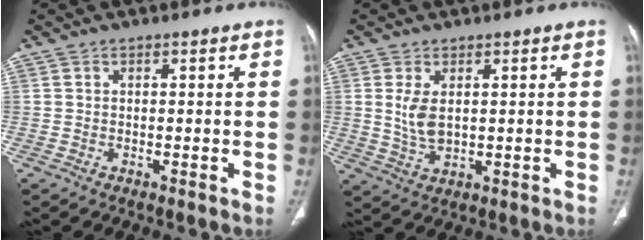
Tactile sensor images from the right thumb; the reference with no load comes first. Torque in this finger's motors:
{"motor_torque": [-0.63, 0.27, 0.71, 0.42, 0.20]}